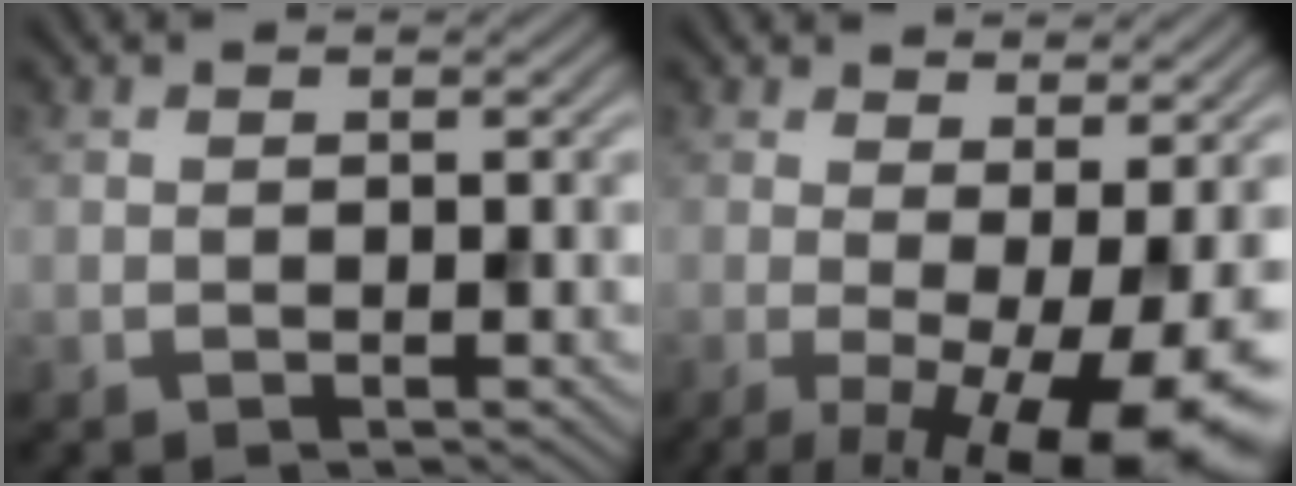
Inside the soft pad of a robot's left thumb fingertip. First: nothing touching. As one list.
[{"total": 12.1, "force": [-3.0, 3.4, 11.2], "torque": [-0.153, -0.005, -0.038]}]